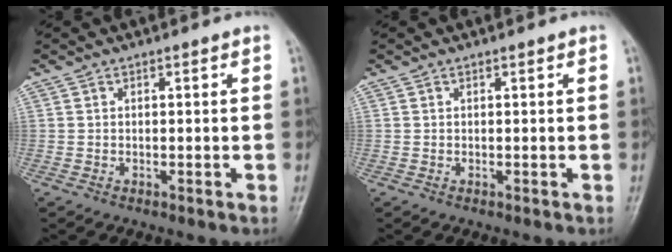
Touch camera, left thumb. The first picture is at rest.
{"total": 0.0}